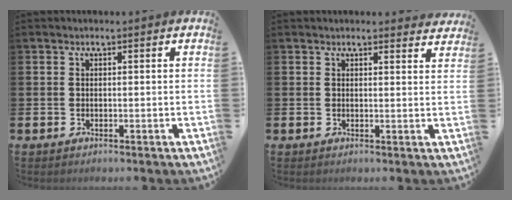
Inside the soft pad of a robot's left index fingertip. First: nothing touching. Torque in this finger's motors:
{"motor_torque": [-0.45, -1.23, 0.05, 0.09]}